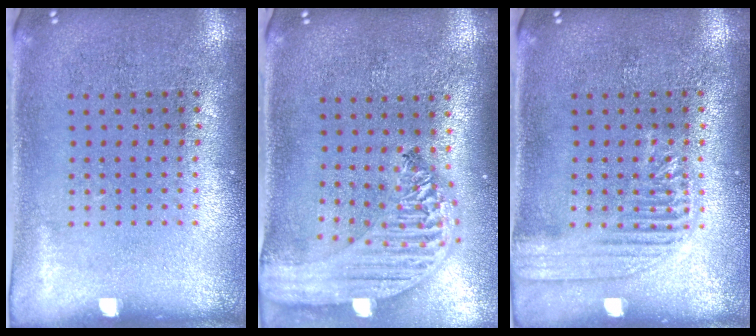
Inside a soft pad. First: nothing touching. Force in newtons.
{"total": 2.5, "press": 2.1, "slide": 1.3}
{"total": 2.1, "press": 2.1, "slide": 0.3}